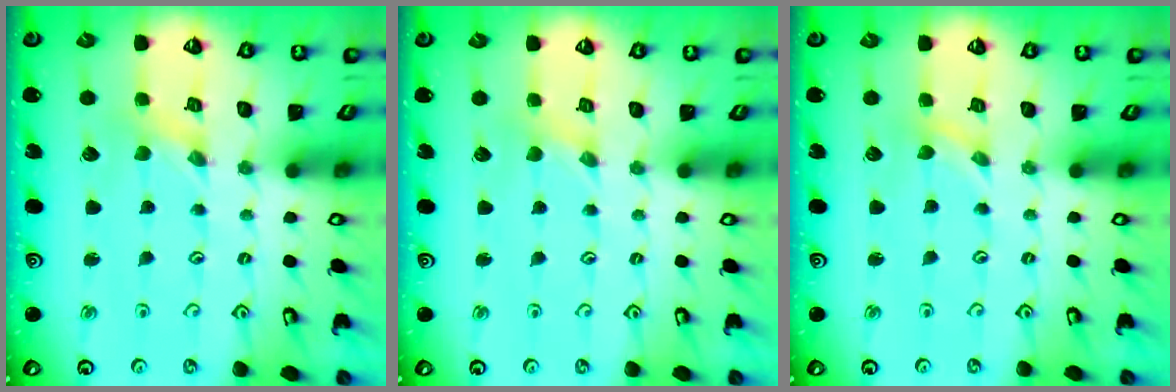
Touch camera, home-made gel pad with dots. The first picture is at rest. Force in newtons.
{"total": 0.0}
{"total": 0.0}